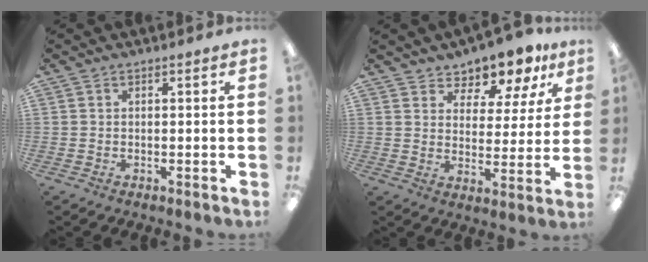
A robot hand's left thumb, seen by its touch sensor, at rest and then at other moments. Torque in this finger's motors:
{"motor_torque": [0.30, 0.30, 0.00, 0.19, 0.08]}